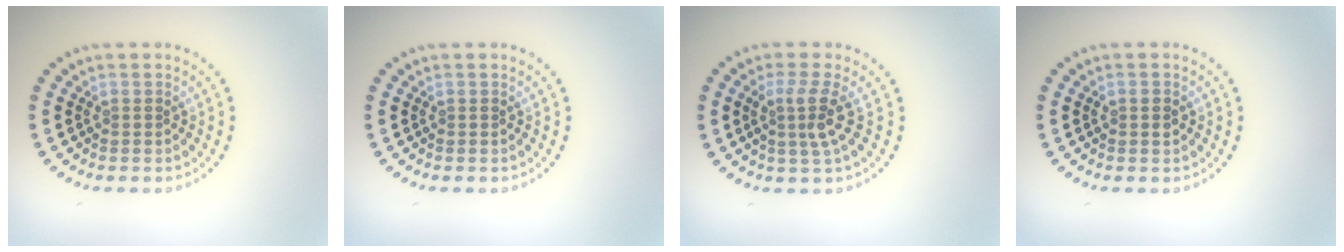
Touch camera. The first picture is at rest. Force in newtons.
{"total": 0.0}
{"total": 2.8, "press": 2.0, "slide": 2.0}
{"total": 1.2, "press": 1.2, "slide": 0.0}